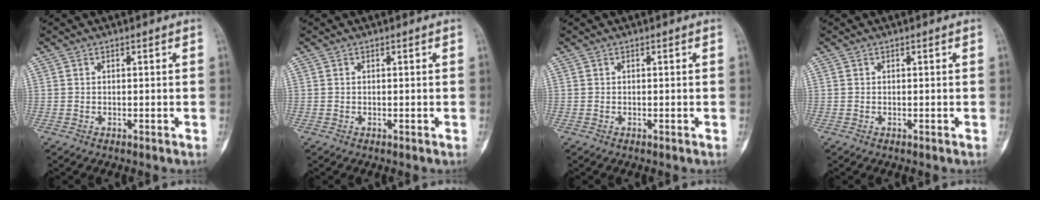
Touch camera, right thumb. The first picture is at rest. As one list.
[{"total": 0.0}, {"total": 0.0}, {"total": 0.0}]